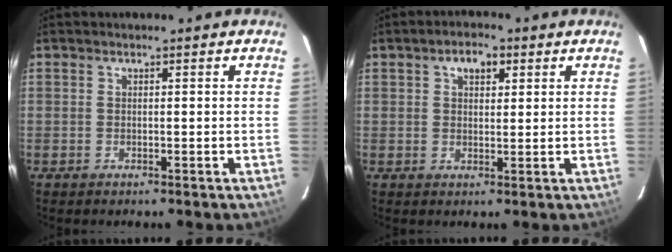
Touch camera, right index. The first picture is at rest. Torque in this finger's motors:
{"motor_torque": [0.09, 0.10, 0.05, 0.05]}